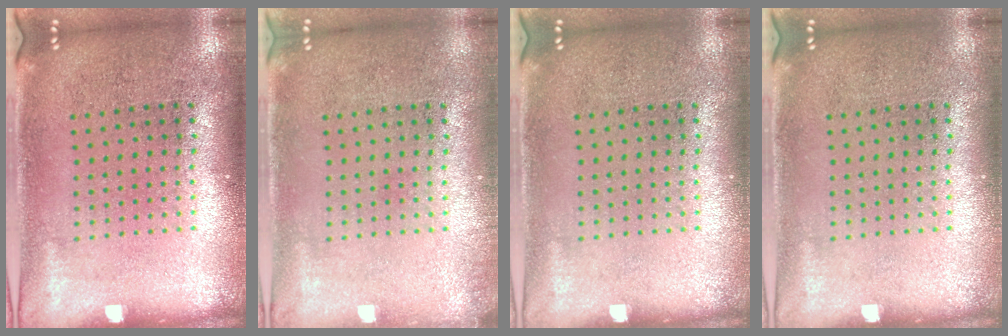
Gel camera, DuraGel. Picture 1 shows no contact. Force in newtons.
{"total": 0.6, "press": 0.6, "slide": 0.1}
{"total": 0.0}
{"total": 0.0}